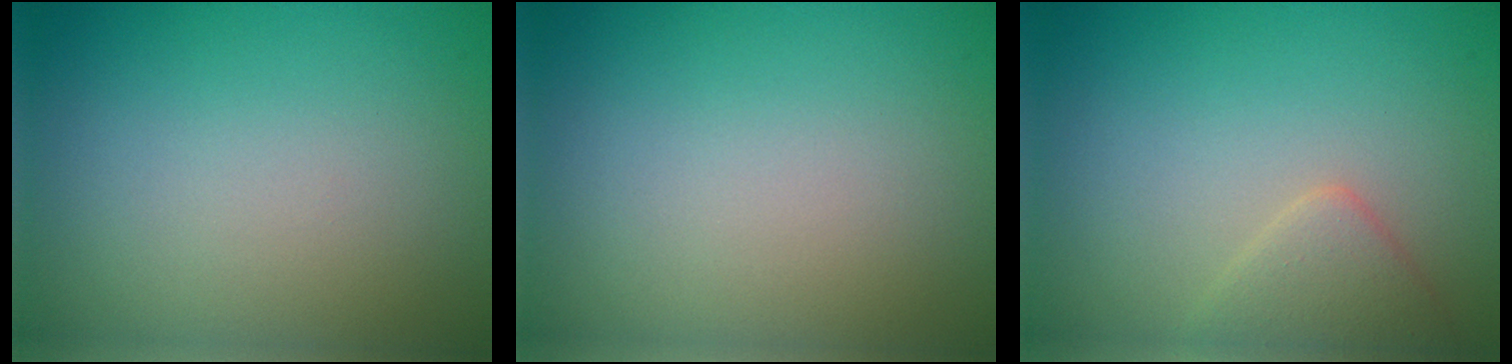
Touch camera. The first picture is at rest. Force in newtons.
{"total": 0.0}
{"total": 2.2, "press": 2.2, "slide": 0.1}